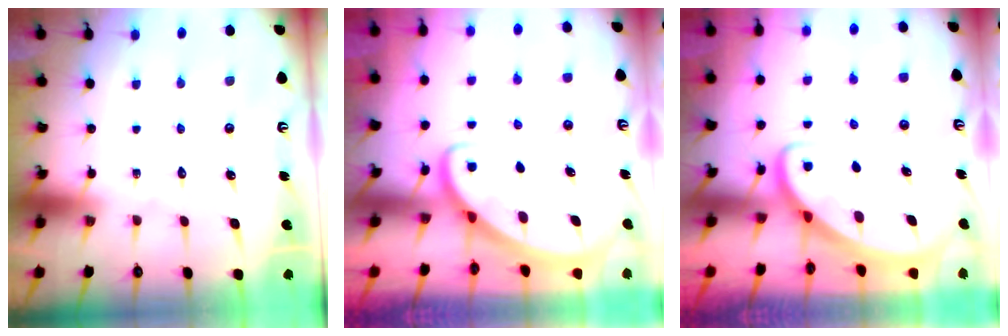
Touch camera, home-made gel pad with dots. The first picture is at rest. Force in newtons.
{"total": 2.7, "press": 2.7, "slide": 0.2}
{"total": 2.6, "press": 2.6, "slide": 0.3}